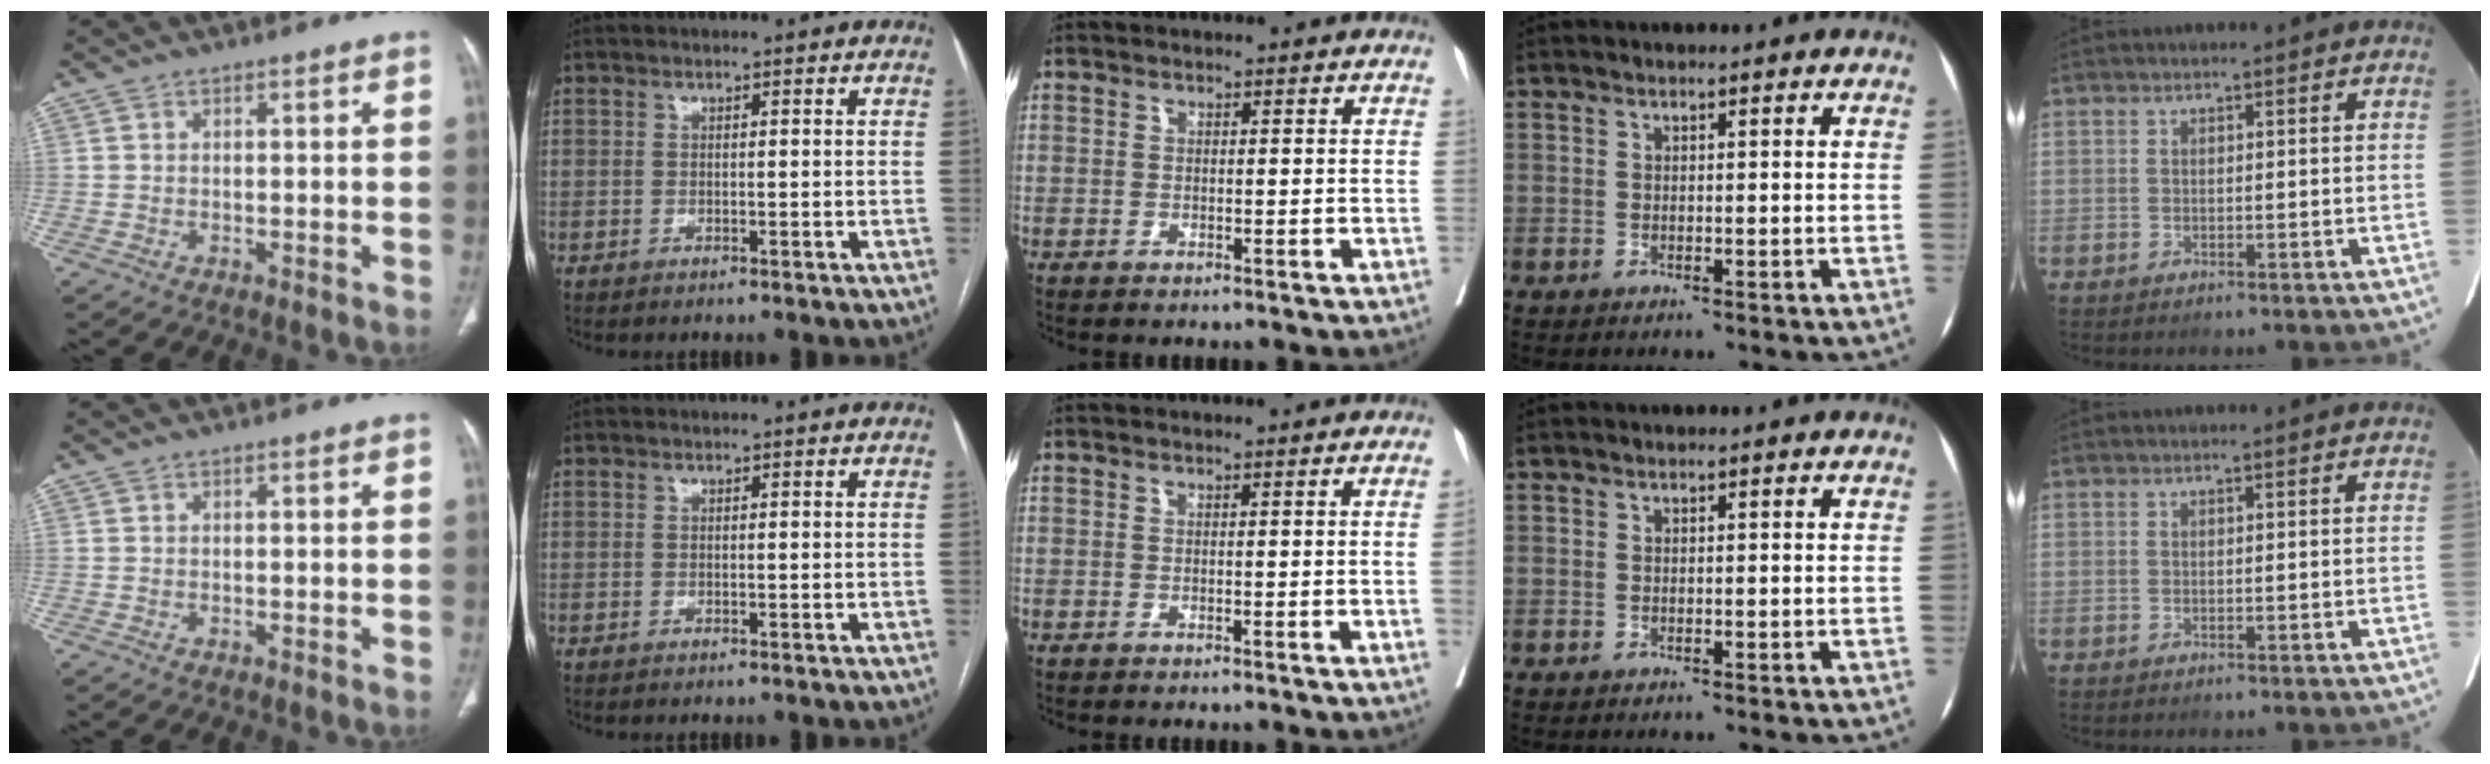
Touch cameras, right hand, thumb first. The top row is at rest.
{"middle": {"total": 1.1, "force": [-0.1, -0.5, 1.1], "torque": [-0.012, 0.001, 0.000]}}